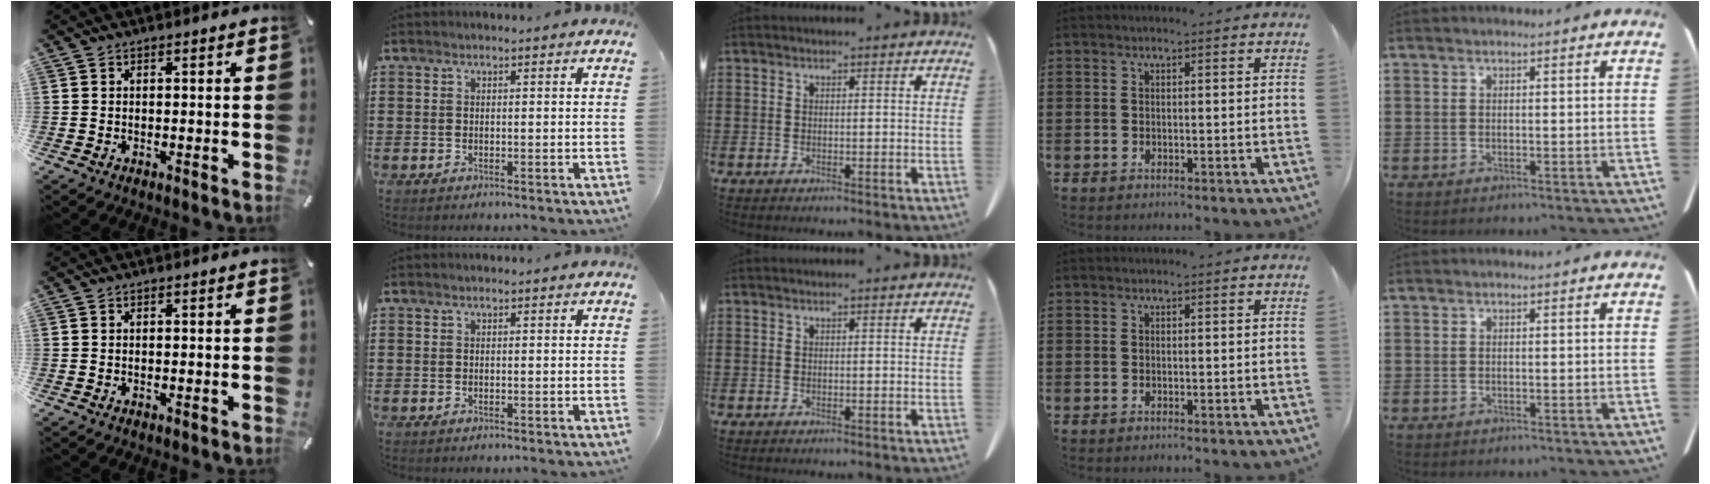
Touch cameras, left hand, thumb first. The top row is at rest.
{}